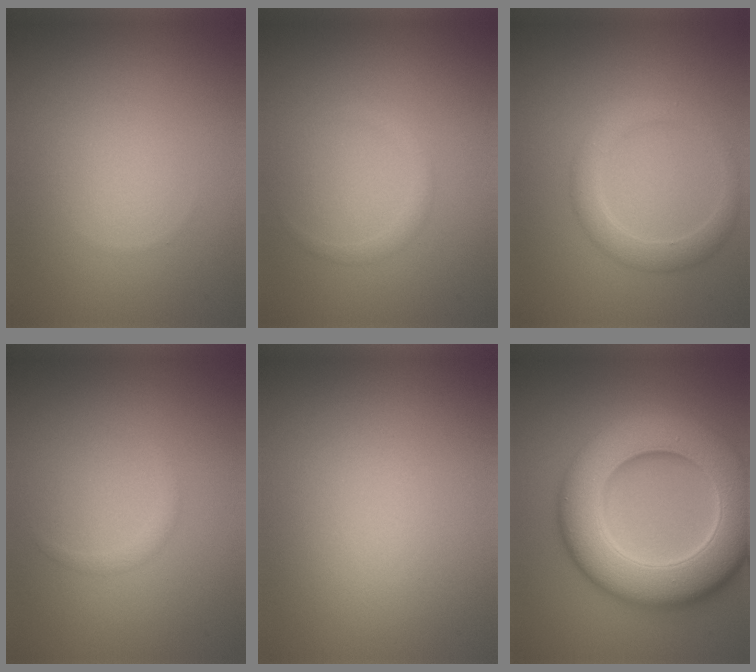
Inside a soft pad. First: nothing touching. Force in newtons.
{"total": 1.0, "press": 1.0, "slide": 0.1}
{"total": 2.7, "press": 2.7, "slide": 0.1}
{"total": 0.8, "press": 0.8, "slide": 0.1}
{"total": 0.0}
{"total": 12.0, "press": 12.0, "slide": 0.2}